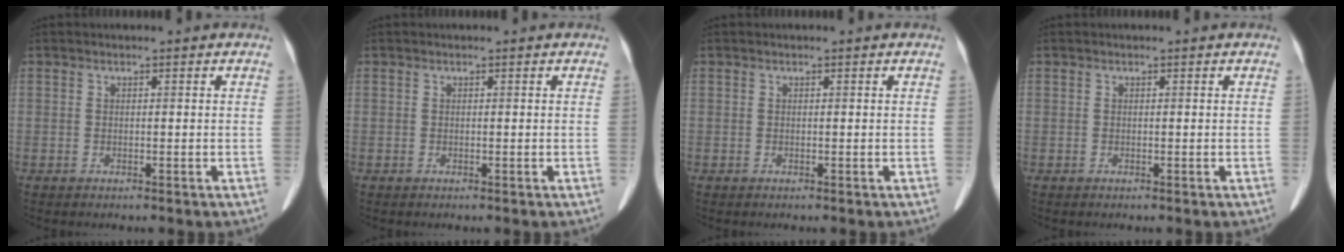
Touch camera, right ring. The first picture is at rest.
{"total": 0.0}
{"total": 0.0}
{"total": 0.0}